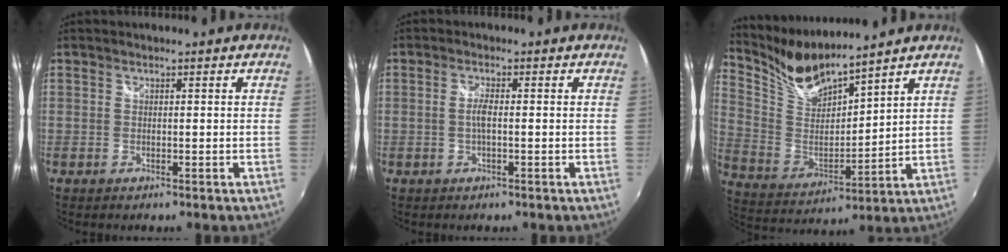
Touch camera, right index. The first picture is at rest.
{"total": 2.1, "force": [-0.3, 0.2, 2.1], "torque": [-0.042, 0.001, -0.008]}
{"total": 10.3, "force": [9.6, 1.0, 3.6], "torque": [-0.082, -0.019, 0.198]}